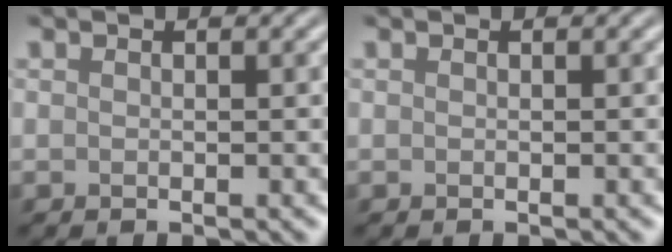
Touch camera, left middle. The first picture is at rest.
{"total": 0.0}